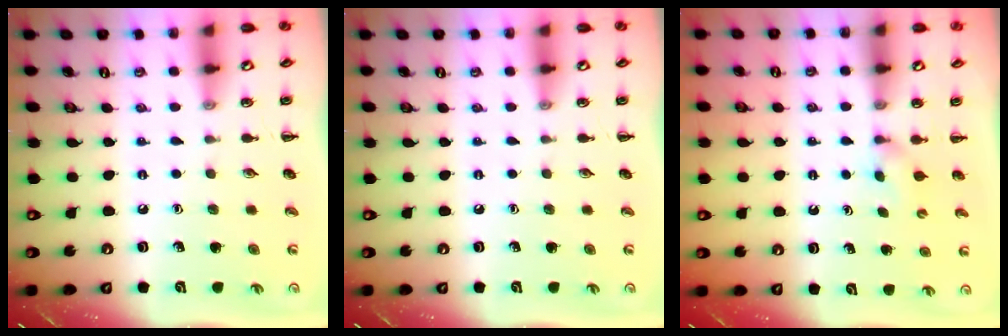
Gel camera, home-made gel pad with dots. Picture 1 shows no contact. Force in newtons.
{"total": 0.0}
{"total": 2.3, "press": 2.1, "slide": 0.9}